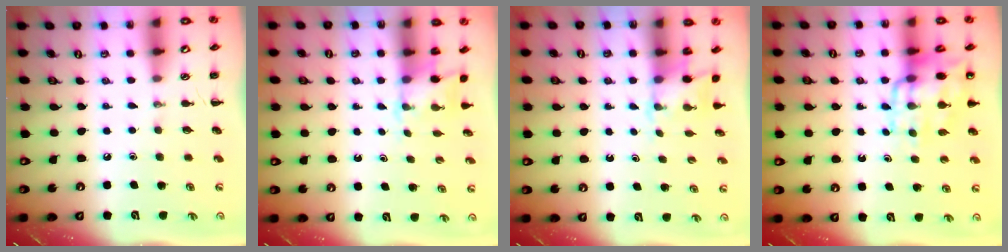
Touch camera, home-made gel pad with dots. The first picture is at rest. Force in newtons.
{"total": 2.6, "press": 2.5, "slide": 0.6}
{"total": 2.6, "press": 2.5, "slide": 0.6}
{"total": 13.0, "press": 12.6, "slide": 2.9}